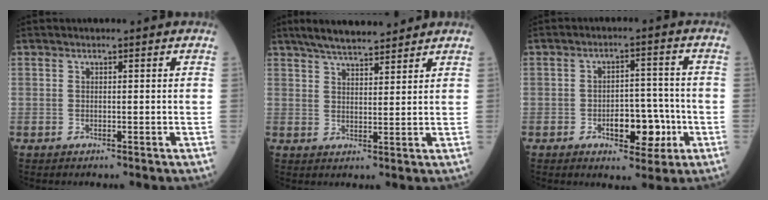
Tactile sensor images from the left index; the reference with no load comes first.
{"total": 8.6, "force": [7.5, 1.4, 4.0], "torque": [-0.066, 0.020, 0.123]}
{"total": 7.4, "force": [-2.8, 3.7, 5.8], "torque": [-0.083, 0.013, -0.036]}